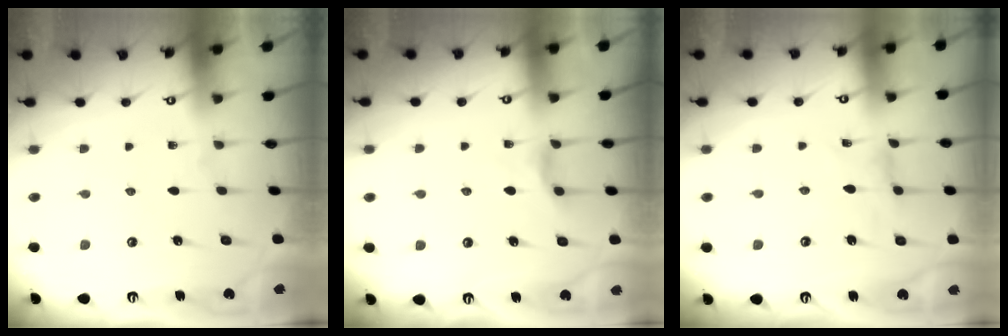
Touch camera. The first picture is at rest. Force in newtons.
{"total": 5.2, "press": 5.2, "slide": 0.6}
{"total": 1.0, "press": 0.9, "slide": 0.2}